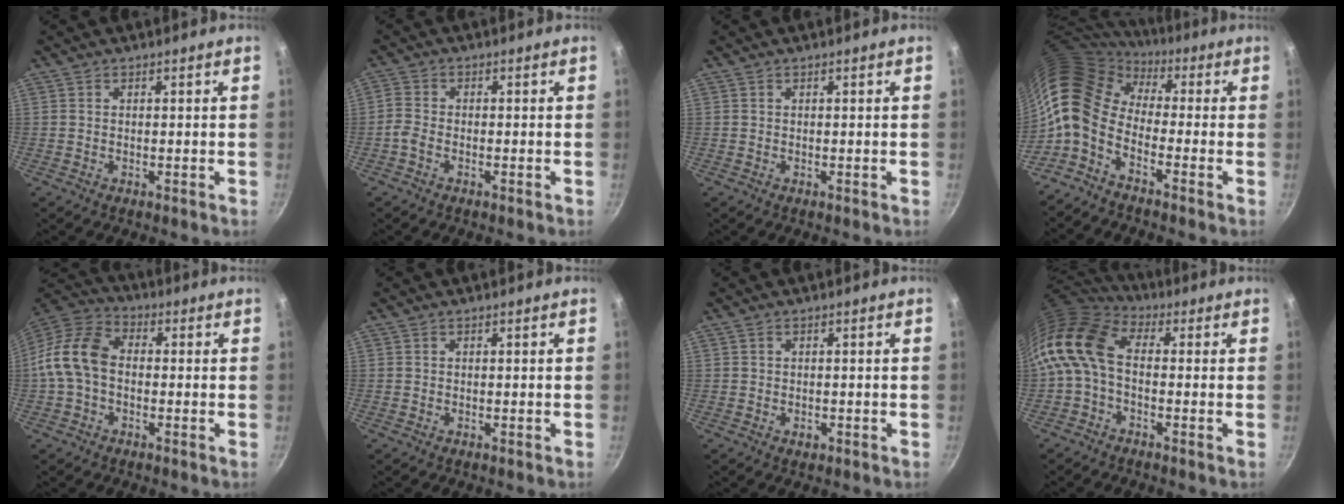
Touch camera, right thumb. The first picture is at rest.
{"total": 2.5, "force": [-1.6, 1.3, 1.5], "torque": [-0.044, 0.012, -0.041]}
{"total": 0.0}
{"total": 12.8, "force": [-1.5, 8.2, 9.8], "torque": [-0.172, 0.018, -0.047]}
{"total": 11.7, "force": [-0.9, 8.1, 8.4], "torque": [-0.150, 0.037, -0.037]}
{"total": 0.0}
{"total": 1.1, "force": [-0.4, 0.8, 0.7], "torque": [-0.006, 0.001, -0.007]}
{"total": 12.1, "force": [-1.3, 7.5, 9.4], "torque": [-0.187, 0.030, -0.046]}